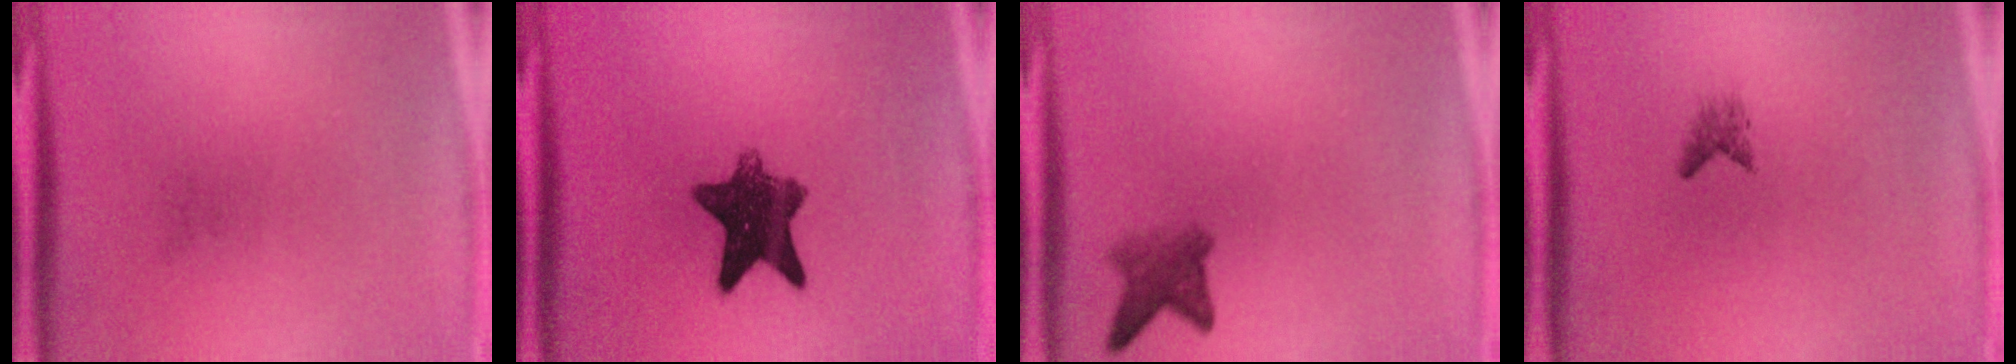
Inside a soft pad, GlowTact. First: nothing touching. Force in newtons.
{"total": 9.5}
{"total": 3.4}
{"total": 1.1}